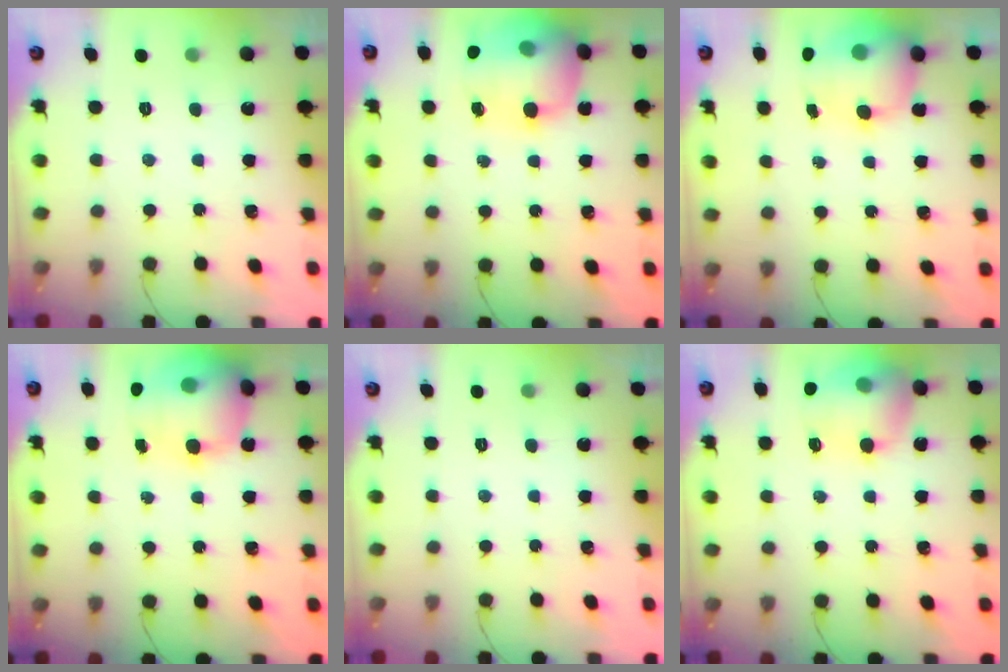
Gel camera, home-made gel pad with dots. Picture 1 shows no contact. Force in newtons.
{"total": 18.4, "press": 18.1, "slide": 3.4}
{"total": 10.6, "press": 10.2, "slide": 2.7}
{"total": 20.0, "press": 19.5, "slide": 4.2}
{"total": 0.0}
{"total": 15.4, "press": 15.3, "slide": 1.5}